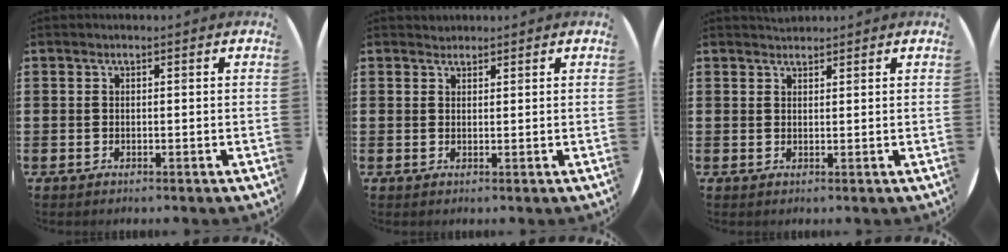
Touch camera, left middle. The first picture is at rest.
{"total": 1.0, "force": [1.0, 0.2, -0.1], "torque": [0.002, 0.002, 0.019]}
{"total": 1.3, "force": [1.2, 0.2, -0.1], "torque": [0.008, -0.003, 0.023]}